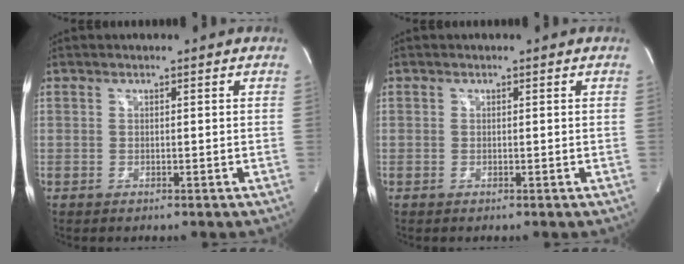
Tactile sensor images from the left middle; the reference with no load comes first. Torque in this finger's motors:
{"motor_torque": [-0.35, -0.20, 0.08, 0.01]}